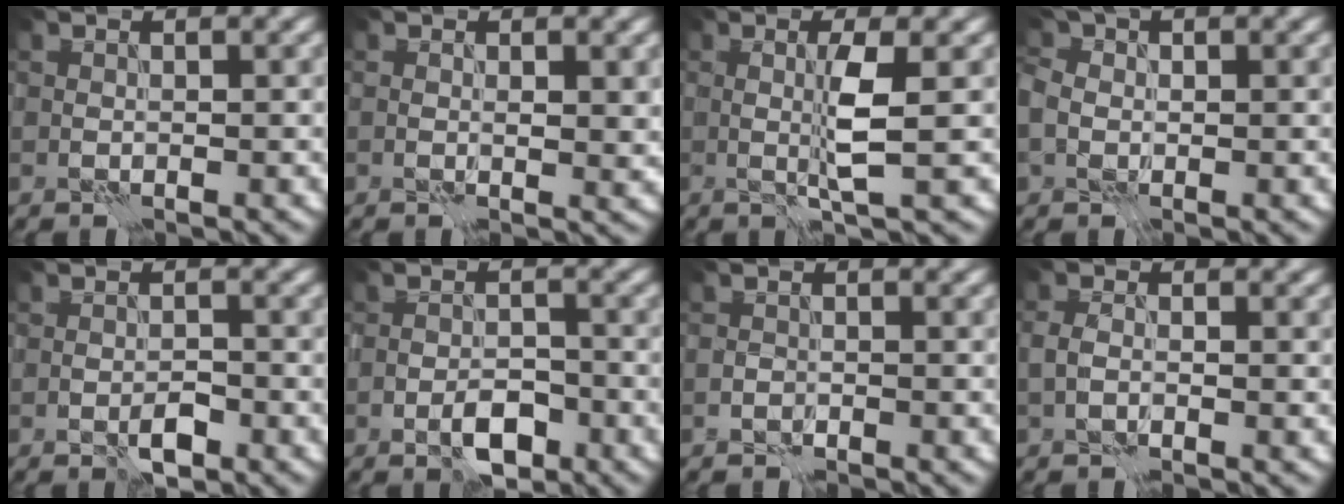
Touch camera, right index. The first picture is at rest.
{"total": 1.6, "force": [0.3, 0.6, 1.5], "torque": [-0.019, -0.006, 0.007]}
{"total": 2.8, "force": [0.3, -0.2, 2.8], "torque": [-0.060, -0.004, 0.005]}
{"total": 2.9, "force": [0.1, 2.2, 1.8], "torque": [-0.038, 0.003, -0.002]}
{"total": 1.9, "force": [-1.1, 0.8, 1.3], "torque": [-0.023, 0.002, -0.016]}
{"total": 3.2, "force": [-1.9, 1.4, 2.2], "torque": [-0.031, 0.003, -0.029]}
{"total": 0.7, "force": [-0.6, 0.2, 0.0], "torque": [-0.001, 0.002, -0.013]}
{"total": 1.2, "force": [-0.4, 0.5, 0.9], "torque": [-0.020, 0.003, -0.011]}